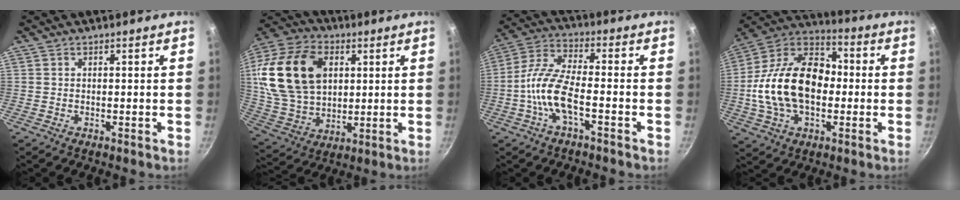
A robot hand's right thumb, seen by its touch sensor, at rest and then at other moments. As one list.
[{"total": 23.0, "force": [5.3, 15.9, 15.7], "torque": [-0.279, -0.001, 0.101]}, {"total": 10.6, "force": [-3.5, 4.0, 9.2], "torque": [-0.190, 0.035, -0.083]}, {"total": 22.1, "force": [-1.4, 14.5, 16.6], "torque": [-0.270, 0.045, -0.037]}]